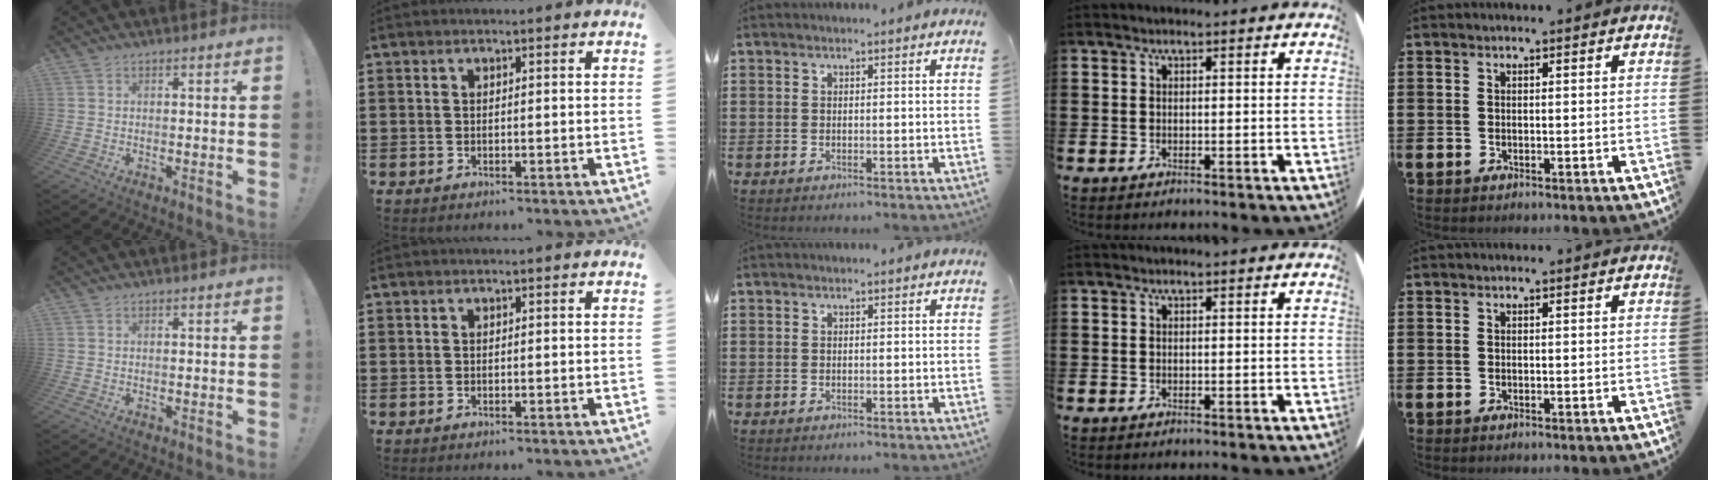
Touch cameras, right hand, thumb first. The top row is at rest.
{}